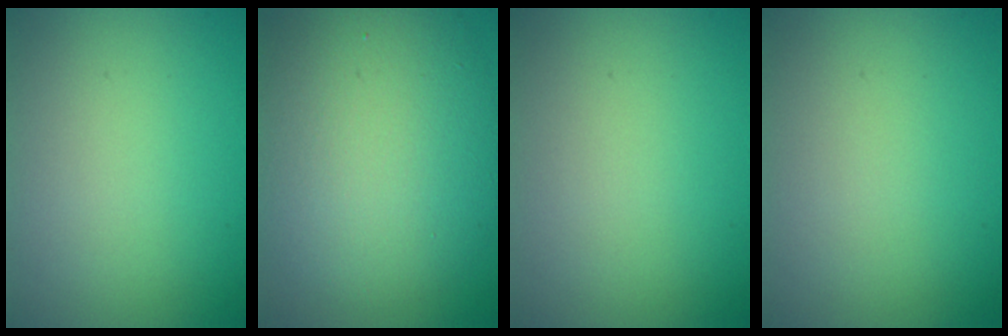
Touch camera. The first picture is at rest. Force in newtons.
{"total": 10.1, "press": 10.1, "slide": 0.5}
{"total": 0.0}
{"total": 0.0}